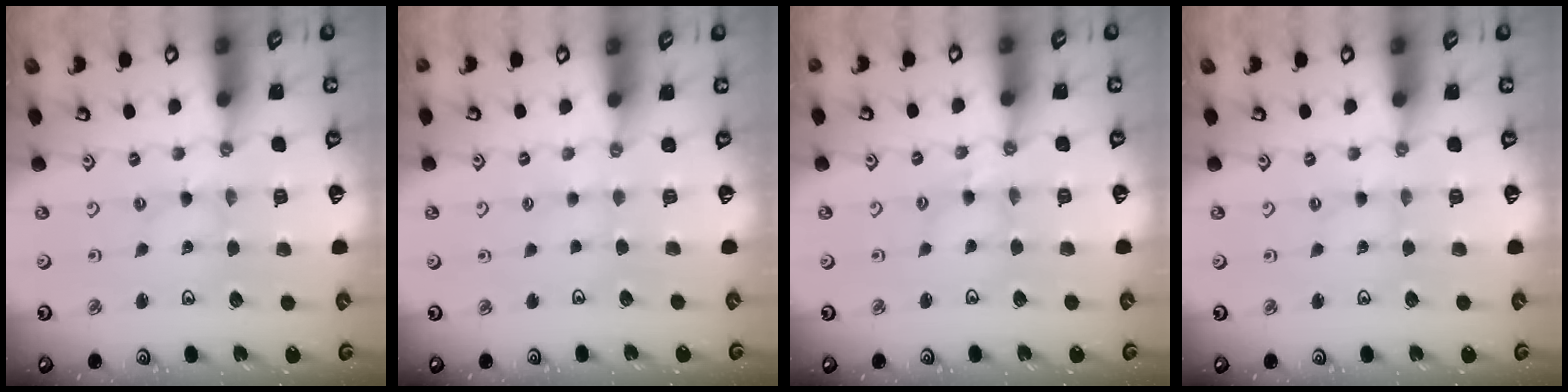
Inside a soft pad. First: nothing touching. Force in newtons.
{"total": 1.8, "press": 1.7, "slide": 0.3}
{"total": 3.9, "press": 3.9, "slide": 0.4}
{"total": 0.0}